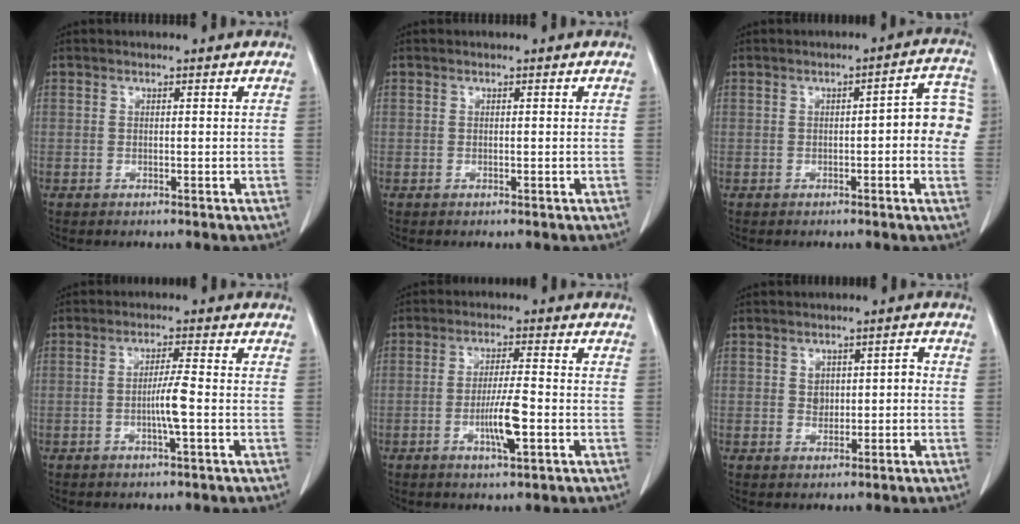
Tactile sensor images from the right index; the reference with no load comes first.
{"total": 0.0}
{"total": 7.6, "force": [0.3, 2.1, 7.3], "torque": [-0.079, 0.028, -0.003]}
{"total": 3.7, "force": [-0.9, -0.2, 3.6], "torque": [-0.066, 0.001, -0.015]}
{"total": 5.9, "force": [-1.8, 0.5, 5.6], "torque": [-0.103, -0.004, -0.030]}
{"total": 3.0, "force": [0.0, 2.1, 2.1], "torque": [-0.025, 0.016, 0.008]}